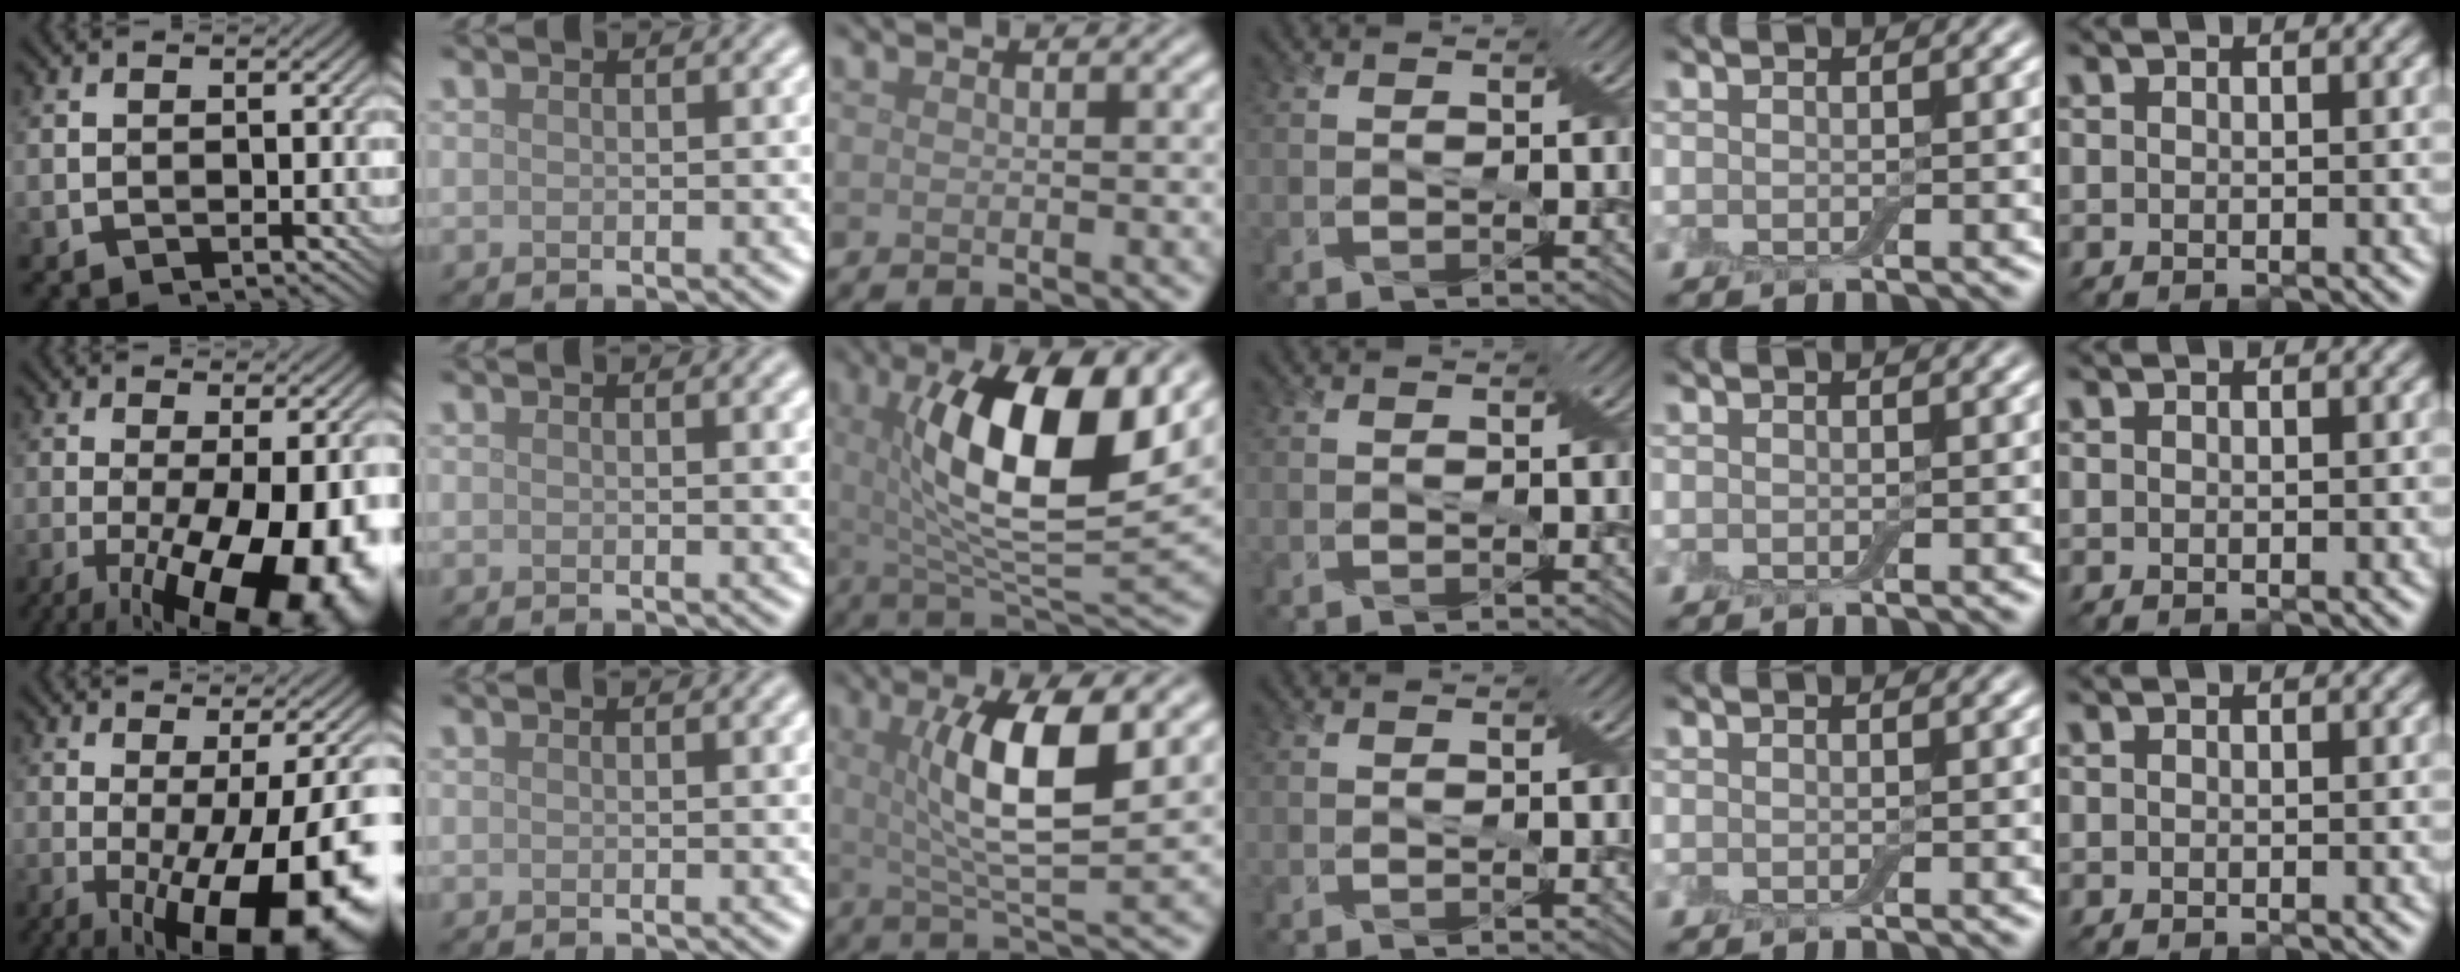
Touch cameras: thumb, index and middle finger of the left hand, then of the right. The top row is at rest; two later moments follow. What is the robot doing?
{"motion": "pour", "object": "bottle"}